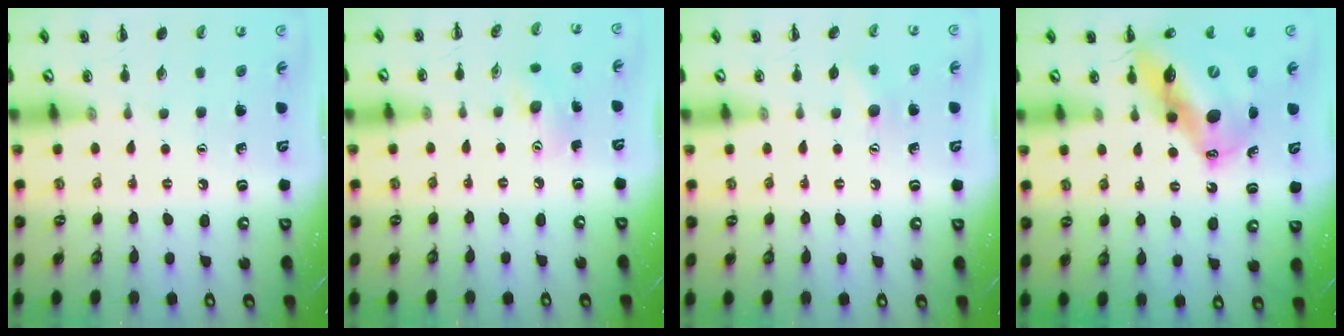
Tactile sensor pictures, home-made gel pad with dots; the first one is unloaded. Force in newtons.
{"total": 6.2, "press": 6.1, "slide": 0.8}
{"total": 5.9, "press": 5.7, "slide": 1.4}
{"total": 16.0, "press": 15.3, "slide": 4.6}